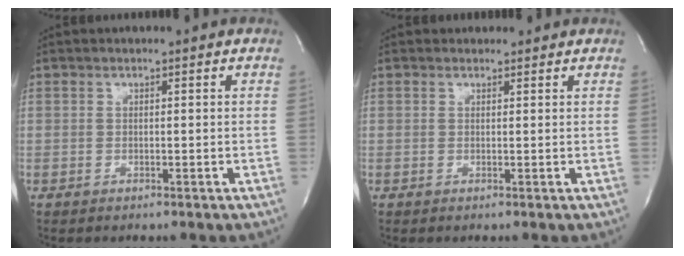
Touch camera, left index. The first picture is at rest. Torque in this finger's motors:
{"motor_torque": [0.23, -0.37, 0.07, -0.01]}